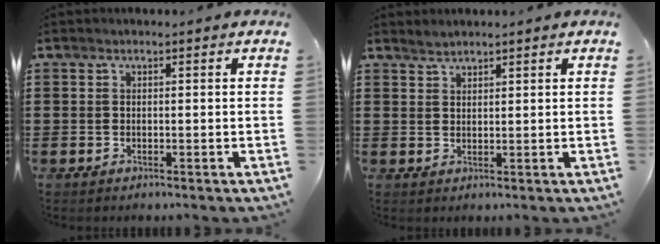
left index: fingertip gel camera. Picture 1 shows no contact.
{"total": 1.3, "force": [1.3, 0.2, 0.1], "torque": [-0.004, 0.001, 0.027]}